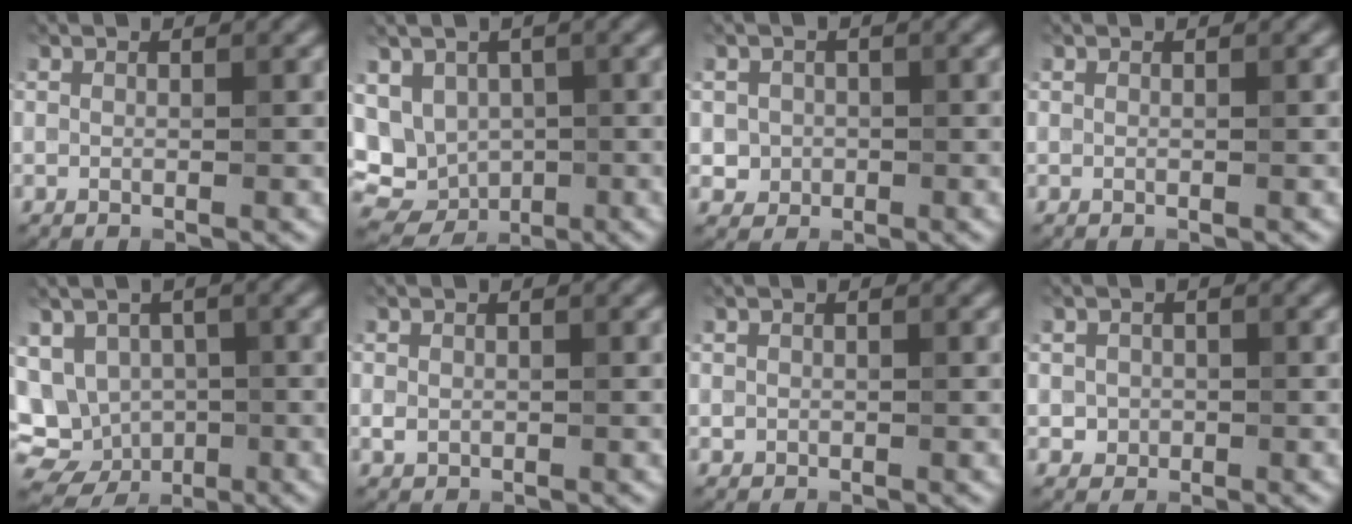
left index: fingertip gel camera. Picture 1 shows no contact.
{"total": 6.7, "force": [-0.3, 5.7, 3.6], "torque": [-0.048, -0.002, 0.004]}
{"total": 1.7, "force": [-0.2, 1.7, 0.3], "torque": [0.009, -0.005, -0.001]}
{"total": 0.0}
{"total": 8.8, "force": [-1.4, 7.3, 4.8], "torque": [-0.064, 0.000, -0.024]}
{"total": 1.0, "force": [-0.1, 0.9, 0.5], "torque": [-0.007, -0.004, -0.003]}
{"total": 0.5, "force": [0.0, 0.5, 0.0], "torque": [0.005, -0.003, 0.000]}
{"total": 1.4, "force": [-0.2, 1.4, 0.3], "torque": [0.005, -0.005, -0.004]}